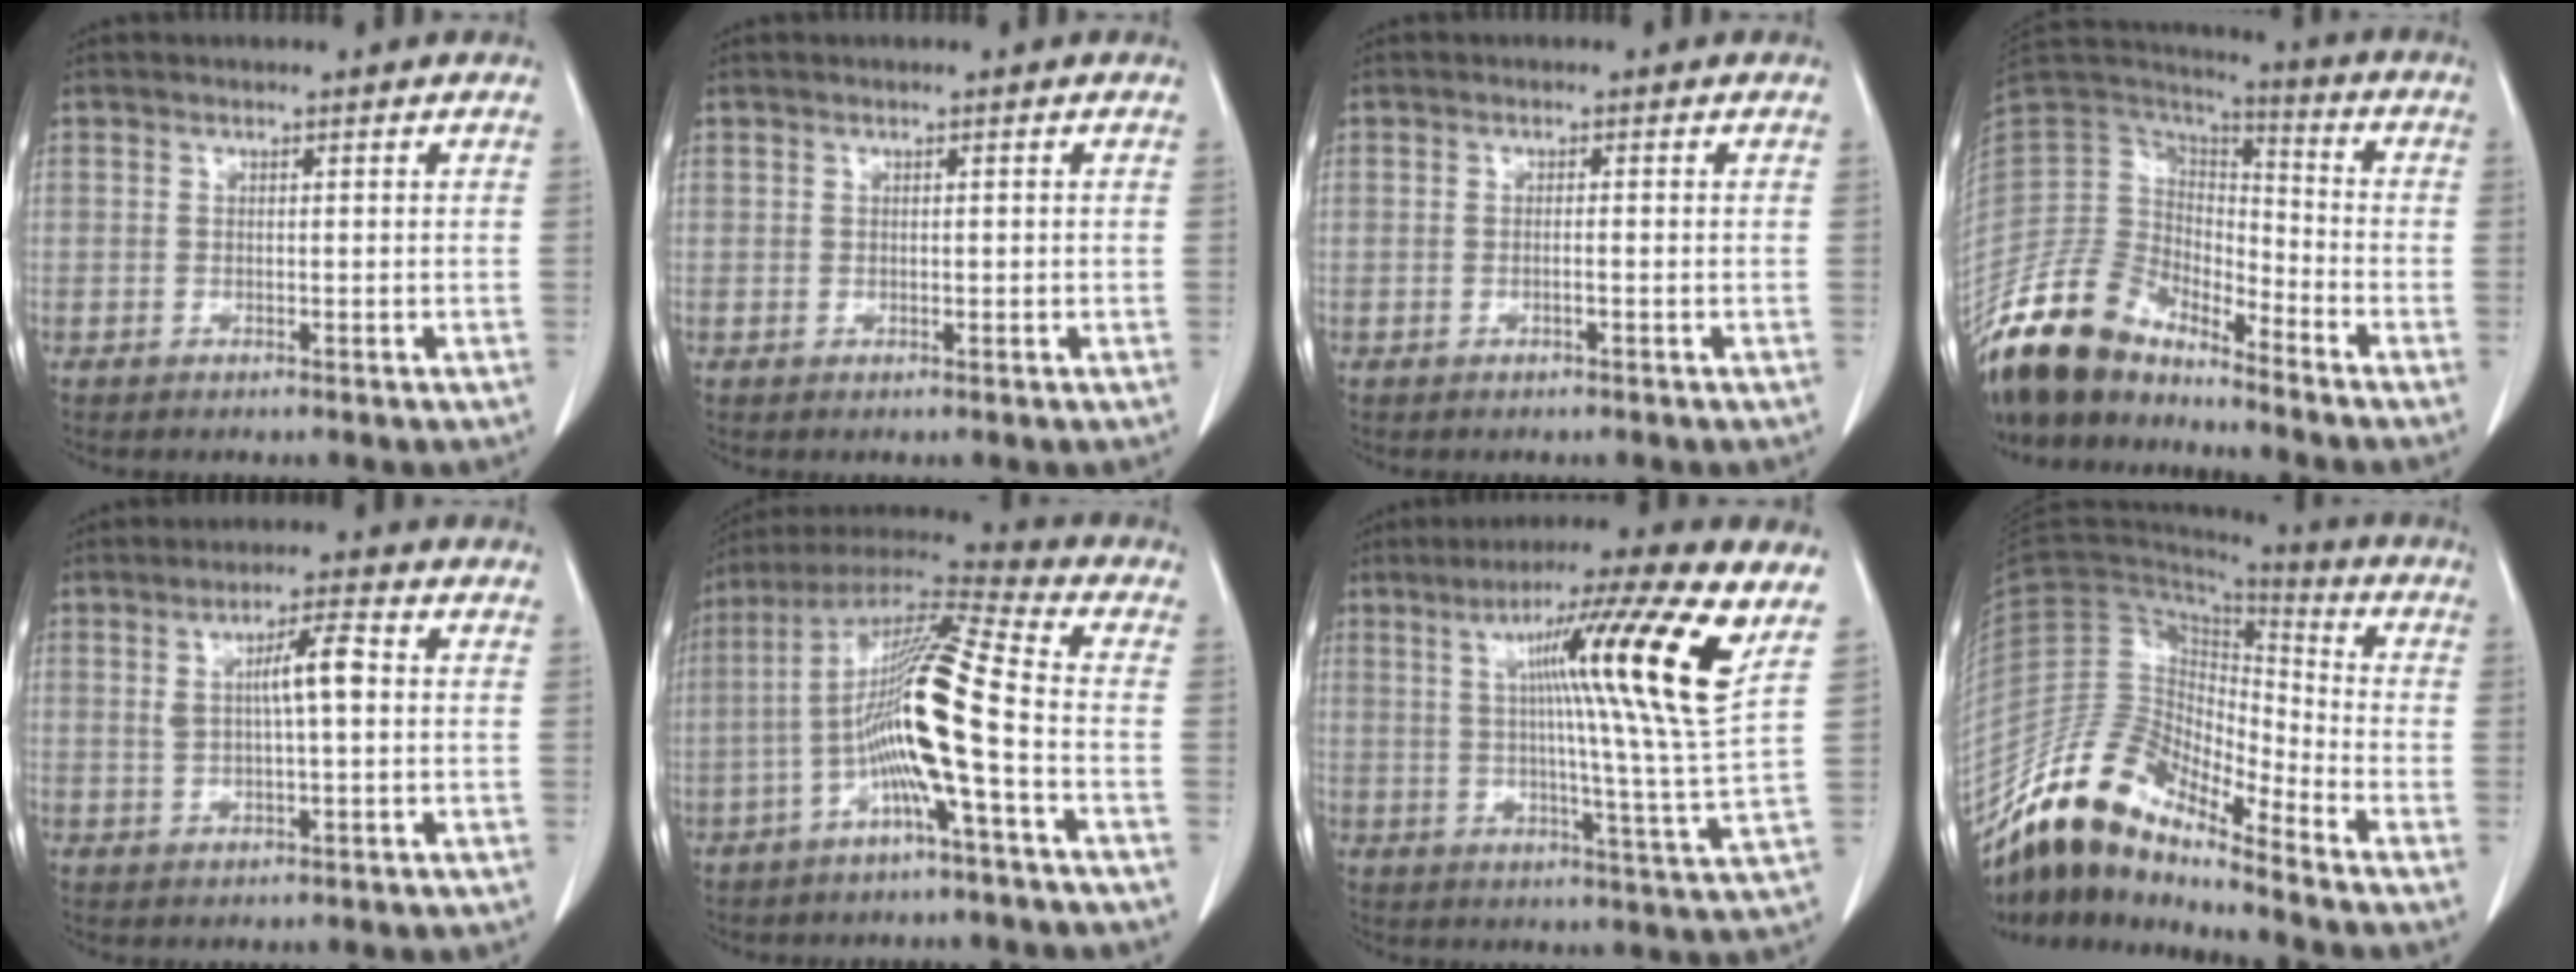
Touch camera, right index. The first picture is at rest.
{"total": 0.8, "force": [0.0, 0.6, 0.6], "torque": [-0.016, 0.003, 0.003]}
{"total": 1.1, "force": [-0.3, 0.3, 1.0], "torque": [-0.022, 0.003, -0.005]}
{"total": 17.6, "force": [-14.9, 6.6, 6.4], "torque": [-0.137, 0.035, -0.285]}
{"total": 6.3, "force": [1.0, 1.3, 6.0], "torque": [-0.107, 0.013, 0.021]}
{"total": 15.2, "force": [-3.5, 0.1, 14.8], "torque": [-0.281, 0.018, -0.073]}
{"total": 18.9, "force": [7.6, -1.6, 17.2], "torque": [-0.255, 0.010, 0.107]}
{"total": 15.2, "force": [-12.7, 4.3, 7.1], "torque": [-0.137, 0.037, -0.241]}